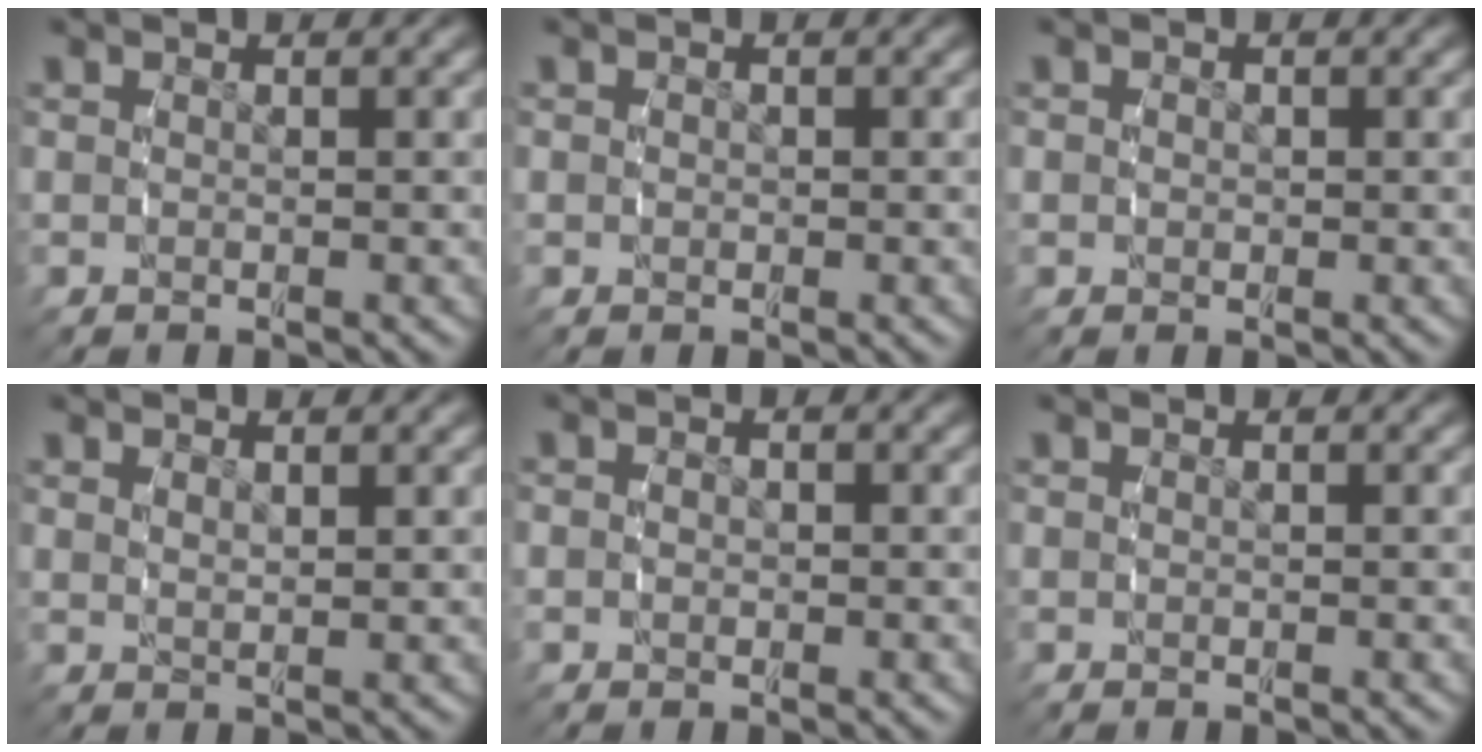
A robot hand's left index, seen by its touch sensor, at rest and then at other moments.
{"total": 0.8, "force": [0.1, 0.8, 0.2], "torque": [-0.009, 0.001, 0.001]}
{"total": 1.2, "force": [0.2, 1.2, 0.3], "torque": [-0.011, 0.002, 0.000]}
{"total": 1.1, "force": [1.0, -0.4, 0.2], "torque": [-0.007, -0.007, 0.025]}
{"total": 1.2, "force": [-0.1, 1.1, 0.5], "torque": [-0.019, -0.002, -0.005]}
{"total": 0.0}